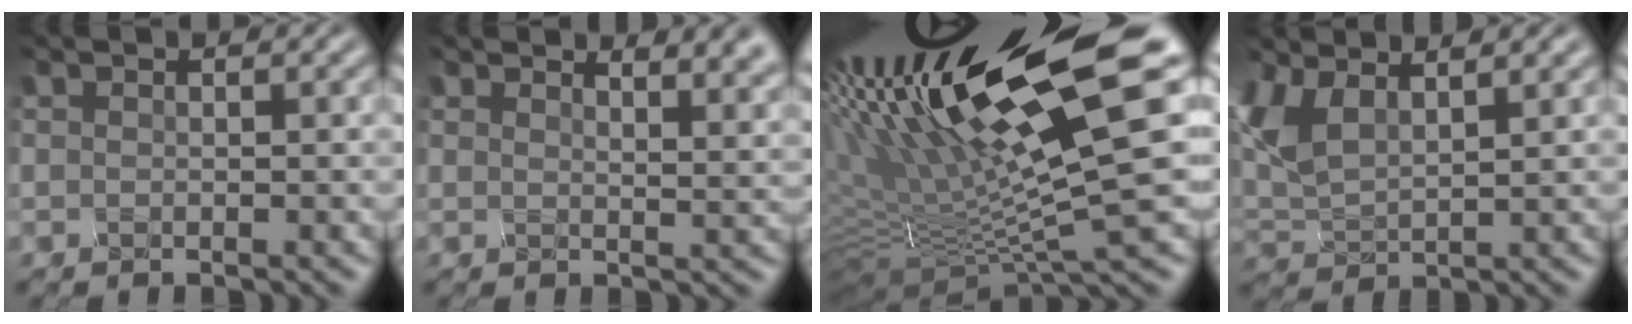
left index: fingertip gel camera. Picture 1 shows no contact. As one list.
[{"total": 7.4, "force": [5.4, 2.7, 4.2], "torque": [-0.041, 0.025, 0.054]}, {"total": 14.6, "force": [1.0, 2.2, 14.4], "torque": [-0.239, -0.010, 0.041]}, {"total": 3.3, "force": [1.1, 1.8, 2.6], "torque": [-0.090, -0.001, 0.044]}]